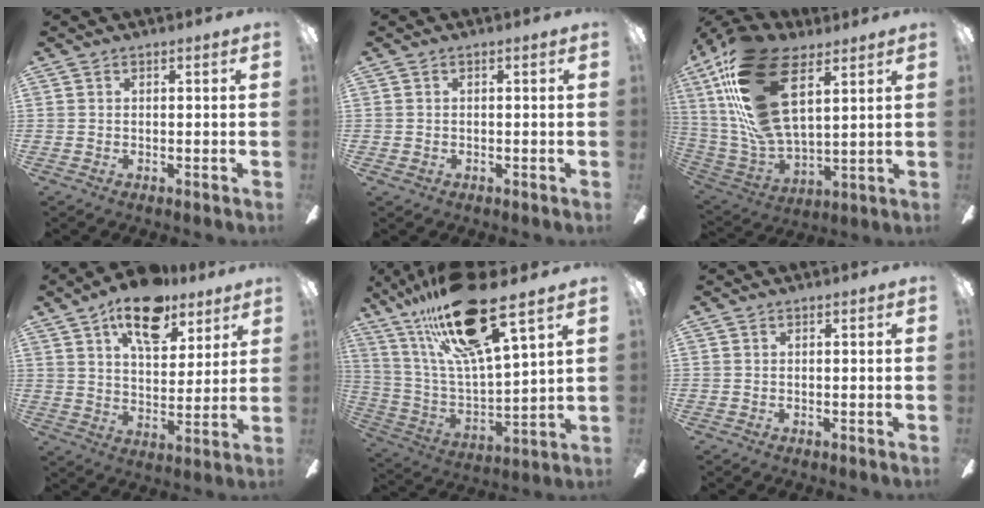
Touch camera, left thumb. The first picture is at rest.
{"total": 0.7, "force": [-0.3, 0.6, 0.3], "torque": [-0.005, 0.003, -0.007]}
{"total": 25.1, "force": [11.9, 11.8, 18.7], "torque": [-0.386, -0.045, 0.216]}
{"total": 15.5, "force": [10.3, 7.4, 8.9], "torque": [-0.134, -0.045, 0.176]}
{"total": 14.9, "force": [10.1, 4.3, 10.1], "torque": [-0.183, -0.034, 0.170]}
{"total": 0.0}